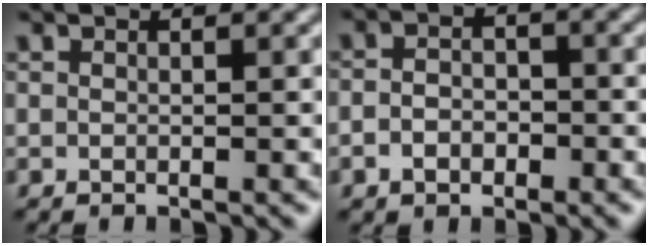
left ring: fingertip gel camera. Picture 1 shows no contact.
{"total": 2.4, "force": [-0.9, 1.7, 1.5], "torque": [-0.031, 0.002, -0.020]}